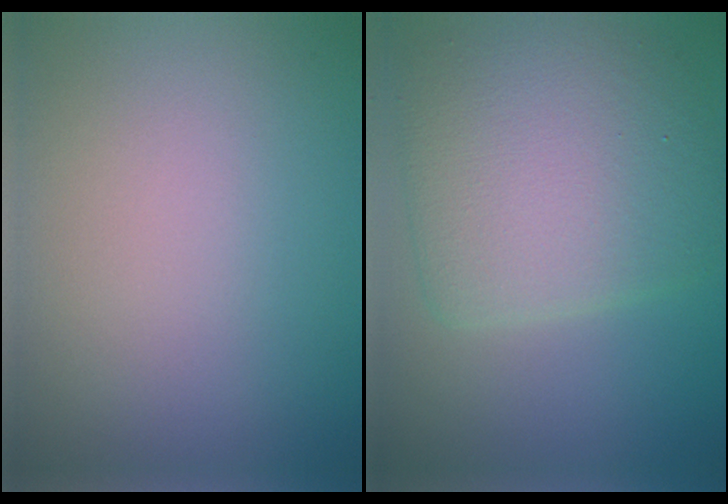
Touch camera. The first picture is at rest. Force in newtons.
{"total": 7.5, "press": 7.5, "slide": 0.1}